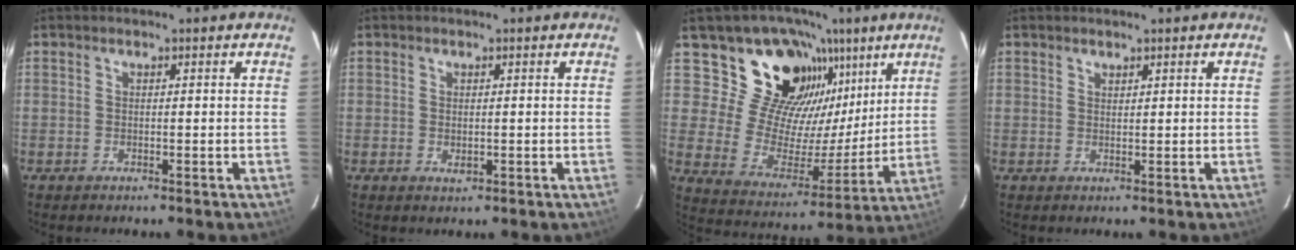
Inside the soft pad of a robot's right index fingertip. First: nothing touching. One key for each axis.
{"total": 1.3, "fx": -0.1, "fy": 0.8, "fz": 1.1, "tx": -0.018, "ty": 0.000, "tz": 0.001}
{"total": 19.5, "fx": 11.4, "fy": 13.2, "fz": 8.7, "tx": -0.158, "ty": 0.007, "tz": 0.213}
{"total": 0.9, "fx": 0.8, "fy": 0.3, "fz": 0.1, "tx": -0.003, "ty": 0.001, "tz": 0.015}